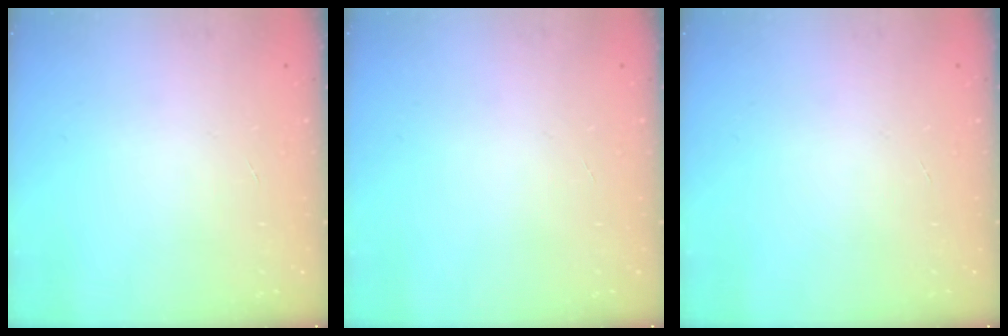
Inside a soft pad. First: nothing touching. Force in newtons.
{"total": 0.0}
{"total": 0.0}